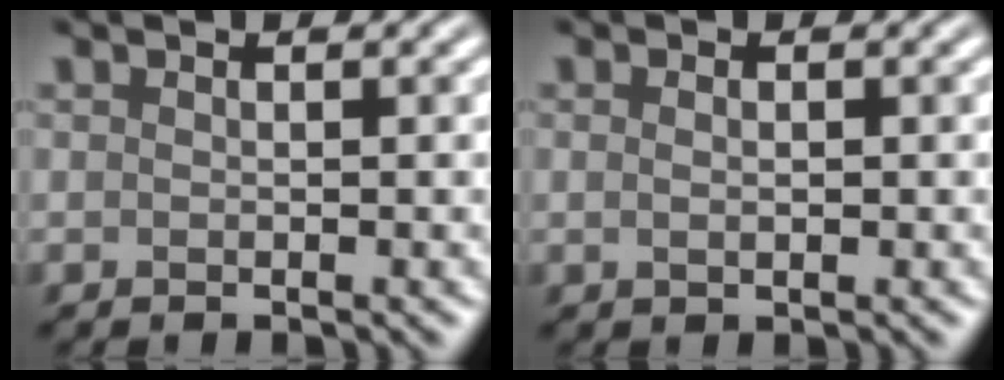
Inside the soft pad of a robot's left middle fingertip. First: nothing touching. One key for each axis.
{"total": 1.0, "fx": 0.2, "fy": 0.5, "fz": 0.8, "tx": -0.014, "ty": -0.002, "tz": 0.003}